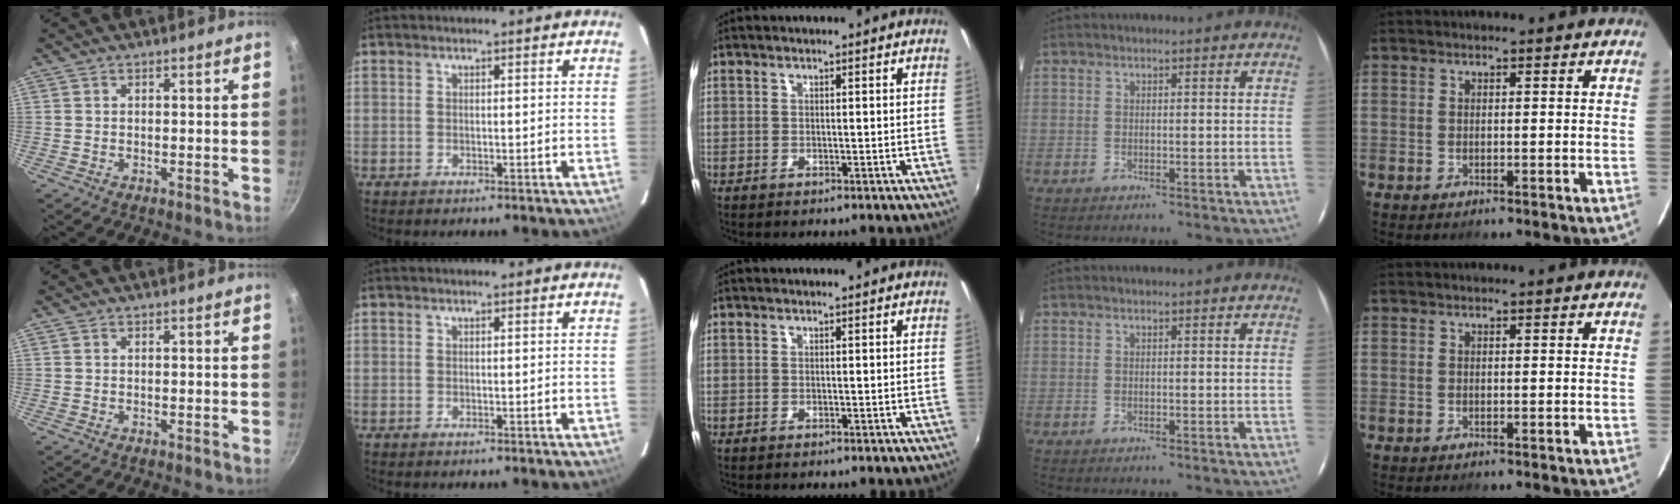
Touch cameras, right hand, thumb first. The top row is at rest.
{}